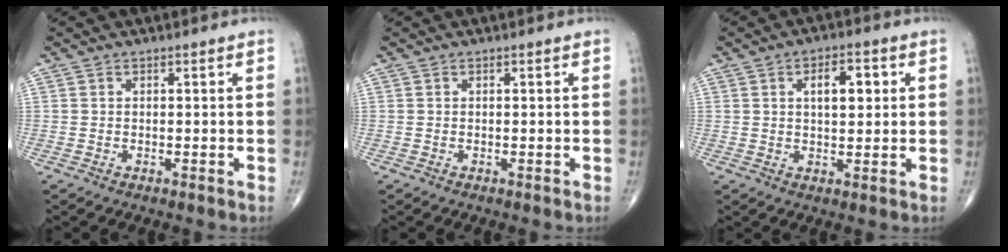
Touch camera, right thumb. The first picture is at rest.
{"total": 0.0}
{"total": 6.4, "force": [1.7, 3.2, 5.3], "torque": [-0.064, 0.002, 0.026]}